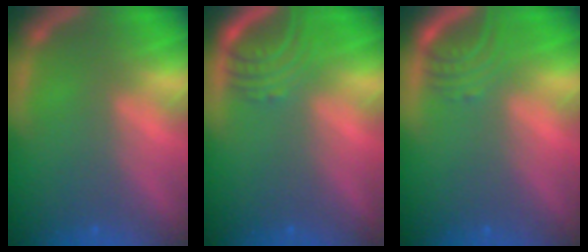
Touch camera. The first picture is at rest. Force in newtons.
{"total": 3.9}
{"total": 3.0}